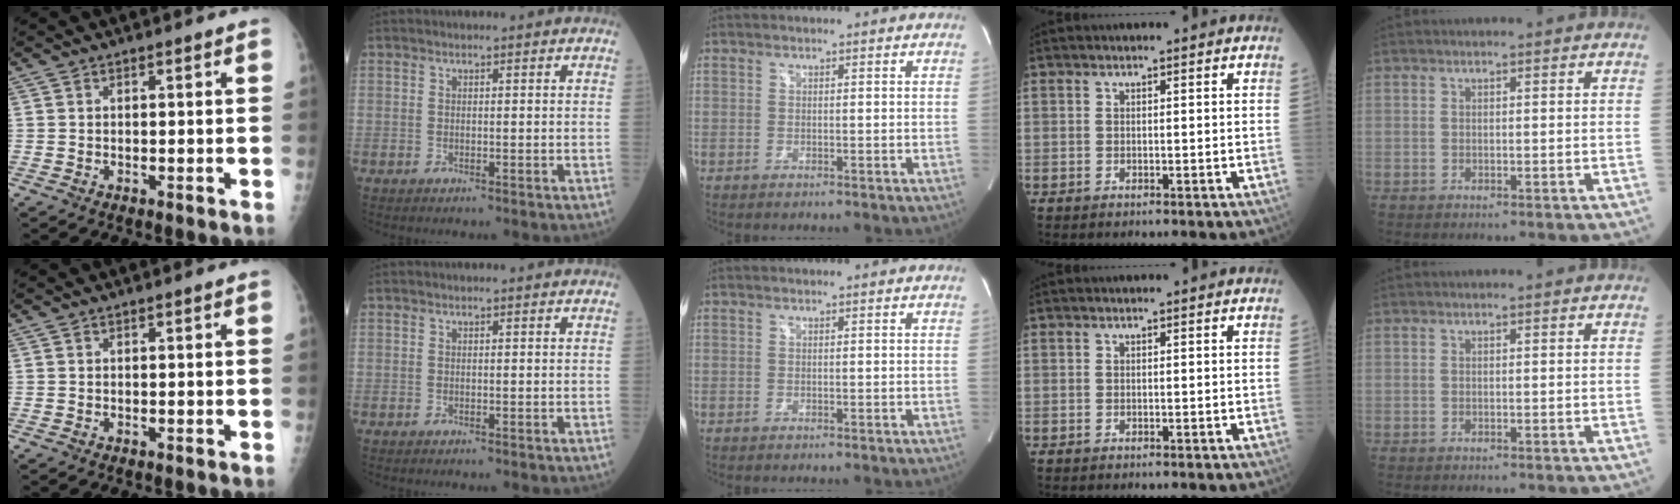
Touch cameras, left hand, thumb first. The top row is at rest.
{}